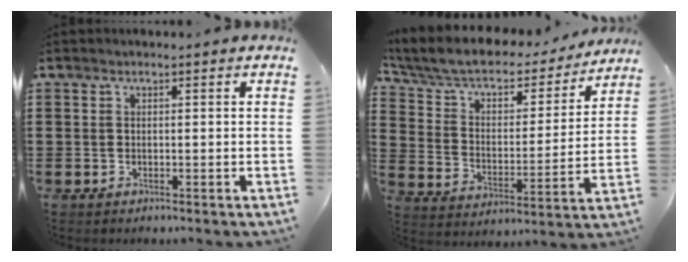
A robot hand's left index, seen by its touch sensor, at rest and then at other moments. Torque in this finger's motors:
{"motor_torque": [2.14, 0.00, 0.88, 0.21]}